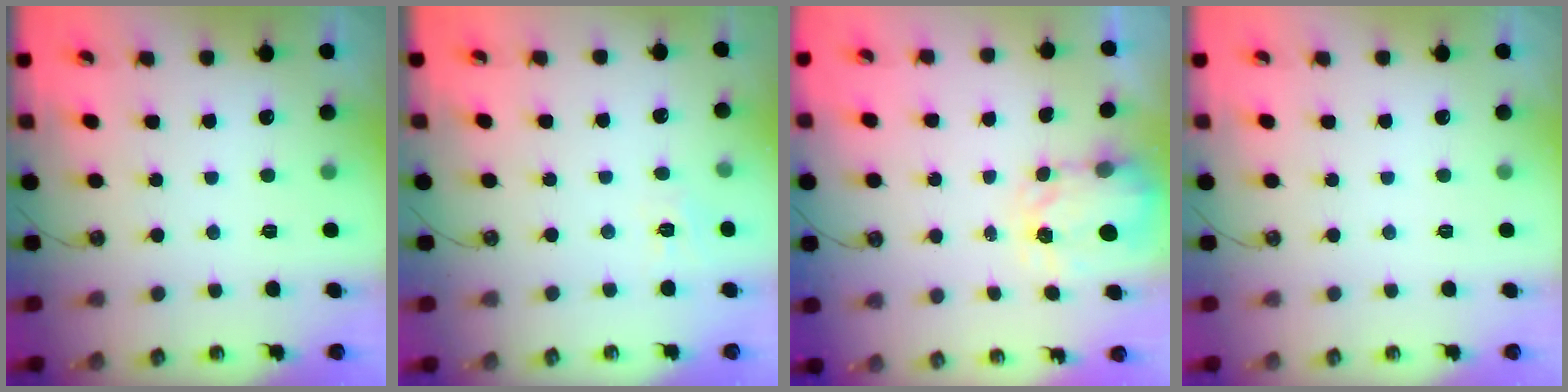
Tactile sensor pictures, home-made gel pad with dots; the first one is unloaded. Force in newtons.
{"total": 3.0, "press": 3.0, "slide": 0.1}
{"total": 3.4, "press": 3.4, "slide": 0.5}
{"total": 0.0}